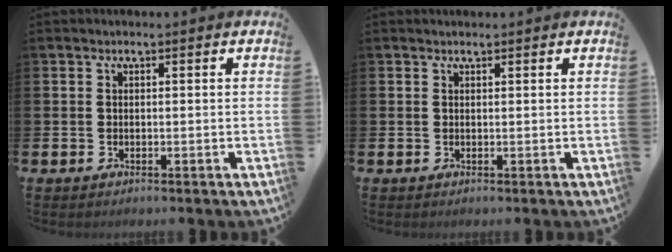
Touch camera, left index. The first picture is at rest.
{"total": 0.6, "force": [0.5, 0.1, 0.2], "torque": [0.010, -0.004, 0.007]}